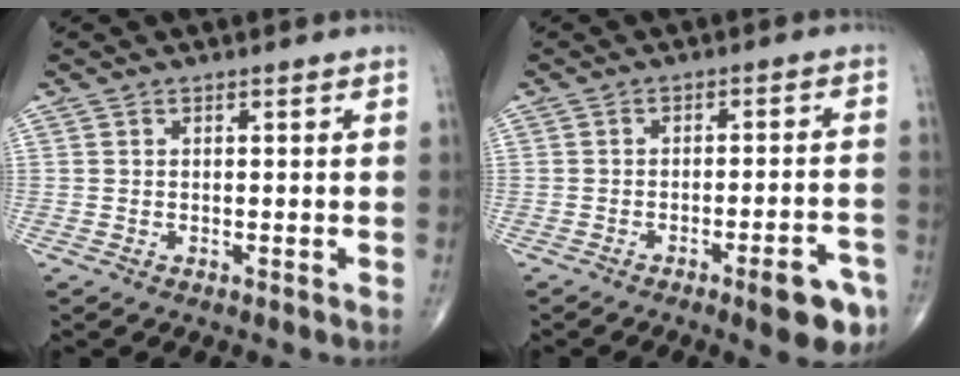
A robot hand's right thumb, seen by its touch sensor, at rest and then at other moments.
{"total": 8.5, "force": [-4.9, 1.9, 6.6], "torque": [-0.071, 0.027, -0.060]}